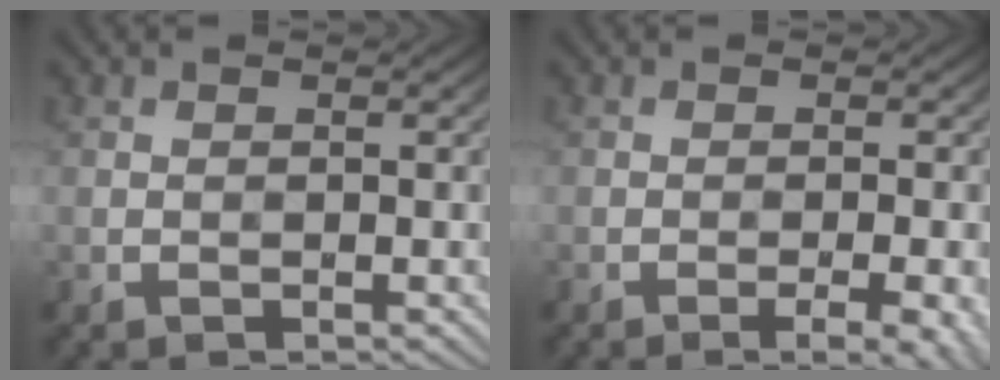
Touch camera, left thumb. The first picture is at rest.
{"total": 4.6, "force": [-2.0, 1.0, 4.0], "torque": [-0.051, 0.005, -0.025]}